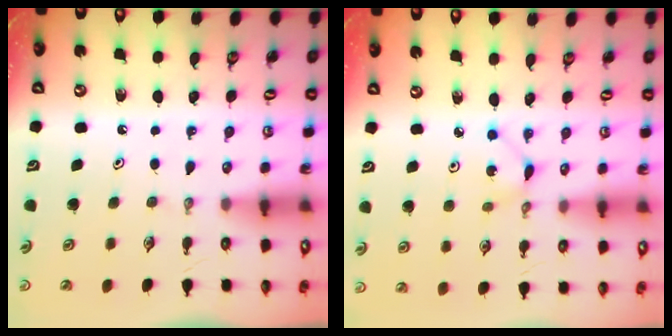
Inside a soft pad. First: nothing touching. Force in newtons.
{"total": 2.5, "press": 2.5, "slide": 0.2}